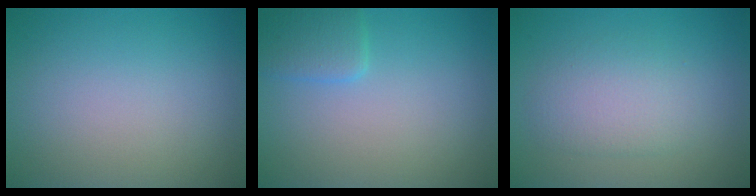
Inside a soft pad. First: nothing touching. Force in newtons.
{"total": 2.1, "press": 2.1, "slide": 0.1}
{"total": 3.2, "press": 3.2, "slide": 0.3}